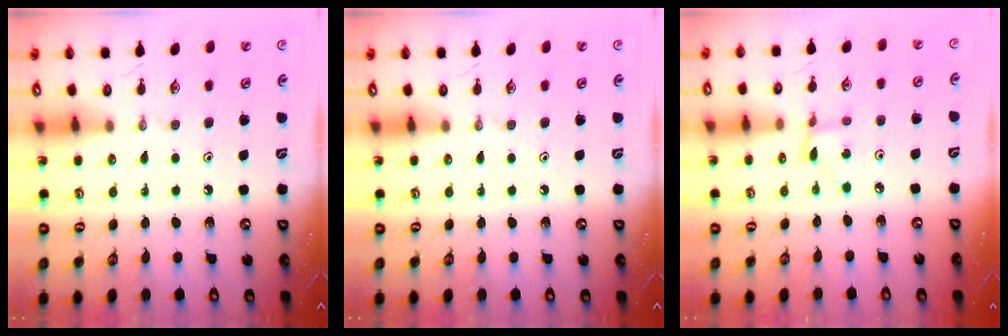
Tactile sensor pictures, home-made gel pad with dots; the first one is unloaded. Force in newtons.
{"total": 0.0}
{"total": 2.0, "press": 2.0, "slide": 0.1}